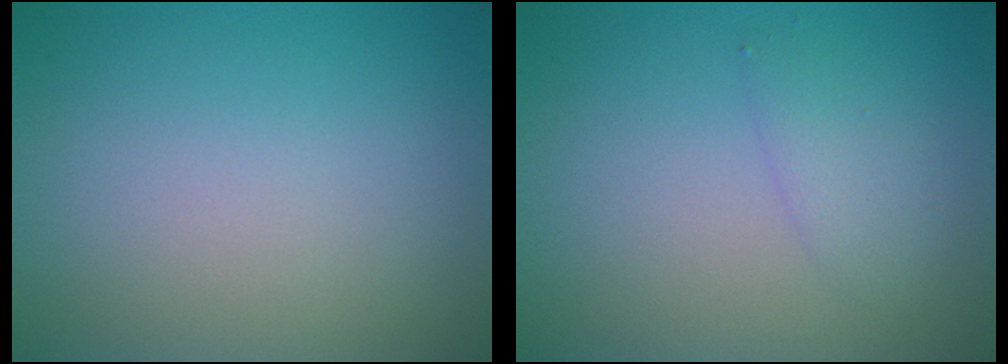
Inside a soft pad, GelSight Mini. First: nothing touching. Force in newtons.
{"total": 1.5, "press": 1.5, "slide": 0.1}